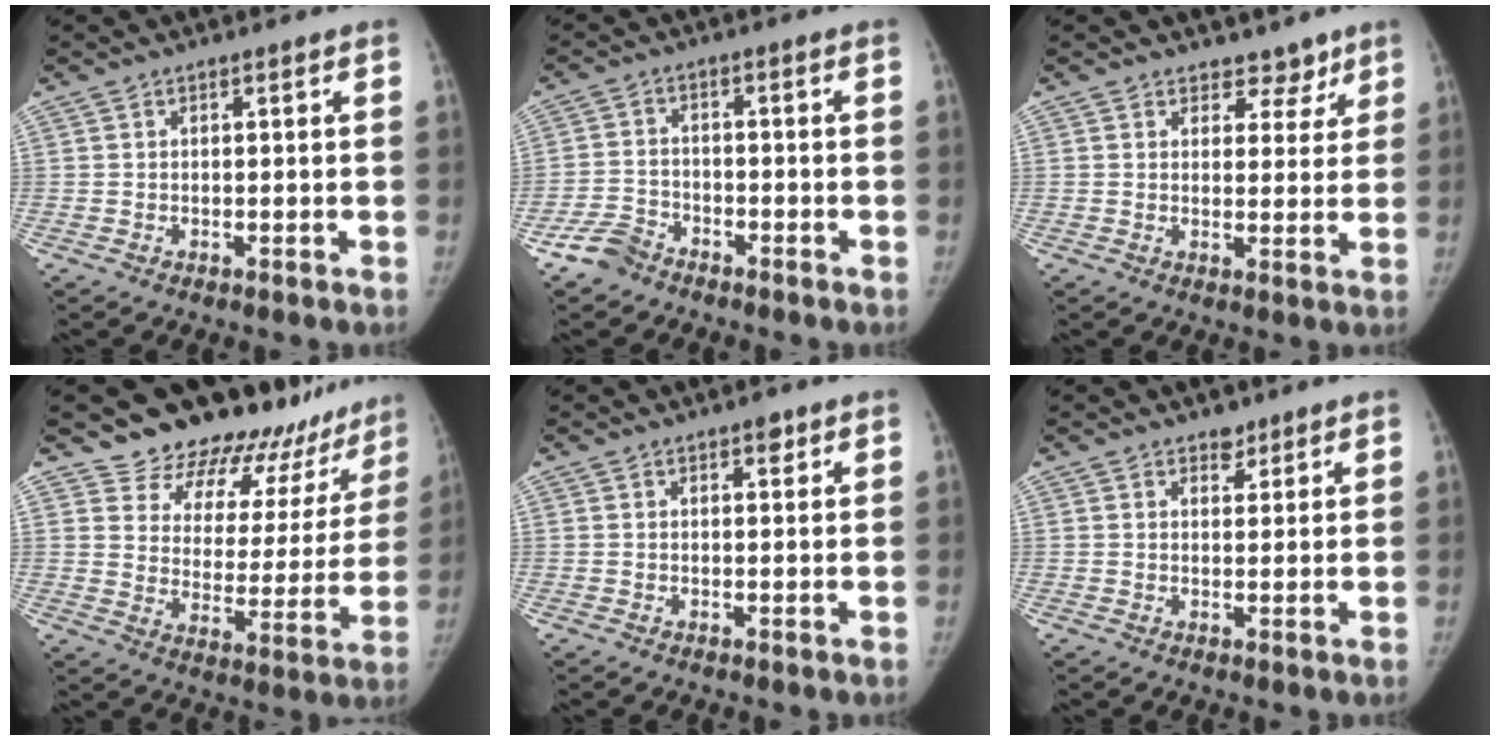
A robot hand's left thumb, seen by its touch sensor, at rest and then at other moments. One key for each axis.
{"total": 4.8, "fx": -3.8, "fy": 2.6, "fz": 1.1, "tx": -0.019, "ty": 0.016, "tz": -0.080}
{"total": 8.5, "fx": 6.1, "fy": 5.8, "fz": 1.2, "tx": 0.031, "ty": -0.030, "tz": 0.068}
{"total": 20.8, "fx": 18.5, "fy": 8.9, "fz": 3.5, "tx": 0.019, "ty": -0.139, "tz": 0.234}
{"total": 1.9, "fx": 1.2, "fy": 0.9, "fz": 1.2, "tx": -0.007, "ty": -0.004, "tz": 0.015}
{"total": 2.3, "fx": 1.8, "fy": 1.4, "fz": 0.6, "tx": 0.008, "ty": -0.011, "tz": 0.023}